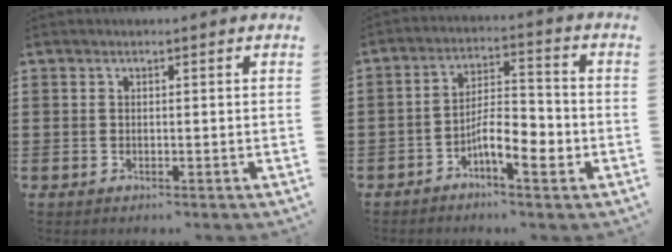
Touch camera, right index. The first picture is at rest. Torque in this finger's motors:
{"motor_torque": [0.50, -0.56, 0.23, 0.07]}